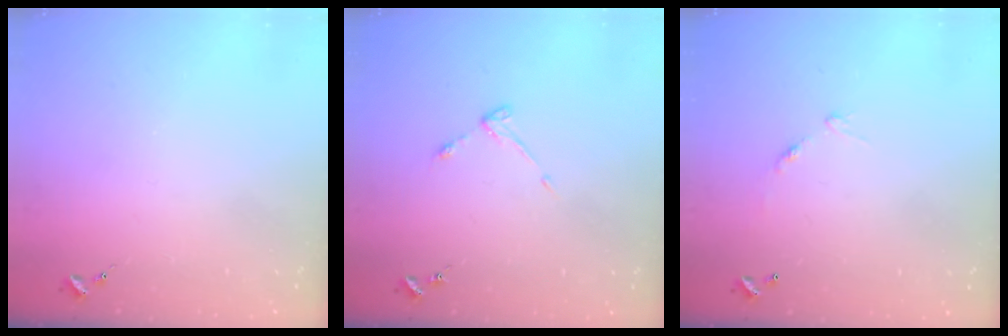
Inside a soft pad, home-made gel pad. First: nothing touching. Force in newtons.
{"total": 3.6, "press": 3.6, "slide": 0.5}
{"total": 7.0, "press": 7.0, "slide": 0.5}